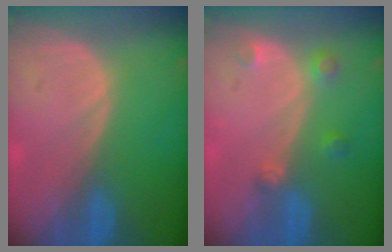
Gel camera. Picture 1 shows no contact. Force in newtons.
{"total": 2.6, "press": 2.6, "slide": 0.3}